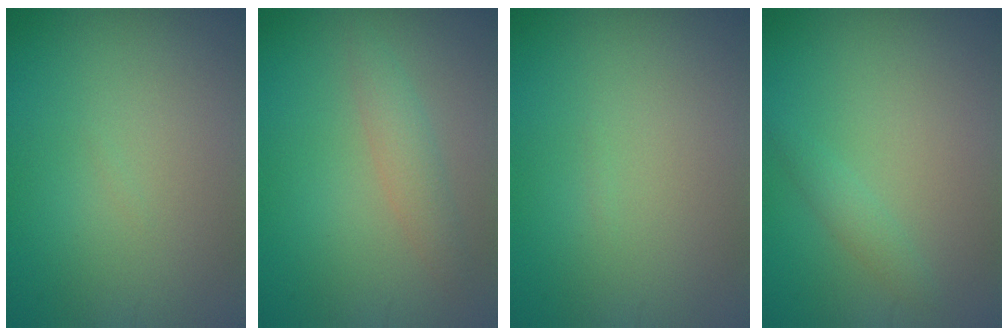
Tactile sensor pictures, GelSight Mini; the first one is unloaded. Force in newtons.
{"total": 1.8, "press": 1.8, "slide": 0.0}
{"total": 0.0}
{"total": 1.1, "press": 1.1, "slide": 0.1}